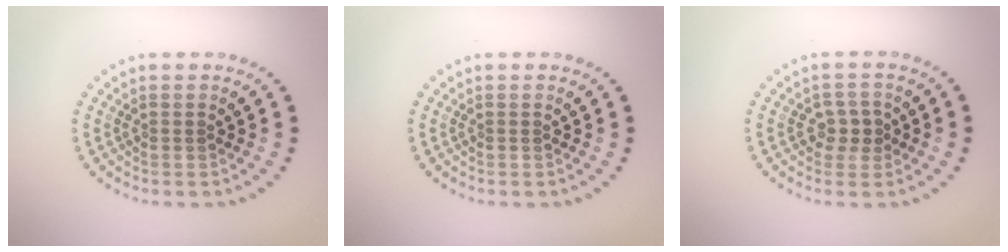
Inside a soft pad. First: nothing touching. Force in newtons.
{"total": 0.0}
{"total": 2.0, "press": 1.9, "slide": 0.7}